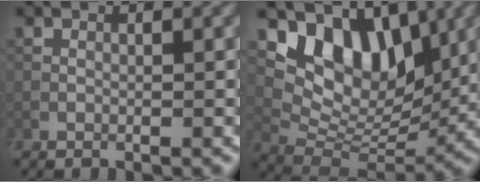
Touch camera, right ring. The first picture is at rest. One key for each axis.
{"total": 8.6, "fx": 3.7, "fy": 5.3, "fz": 5.7, "tx": -0.090, "ty": -0.010, "tz": 0.070}